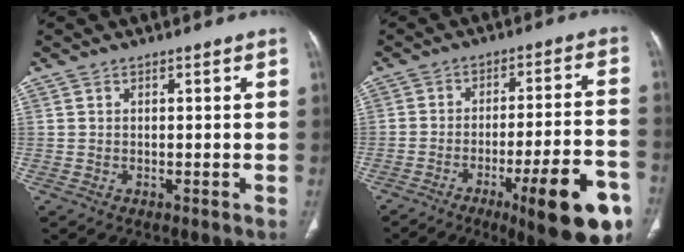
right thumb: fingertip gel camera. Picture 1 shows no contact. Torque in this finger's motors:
{"motor_torque": [2.74, 0.23, 1.11, -1.66, 0.35]}